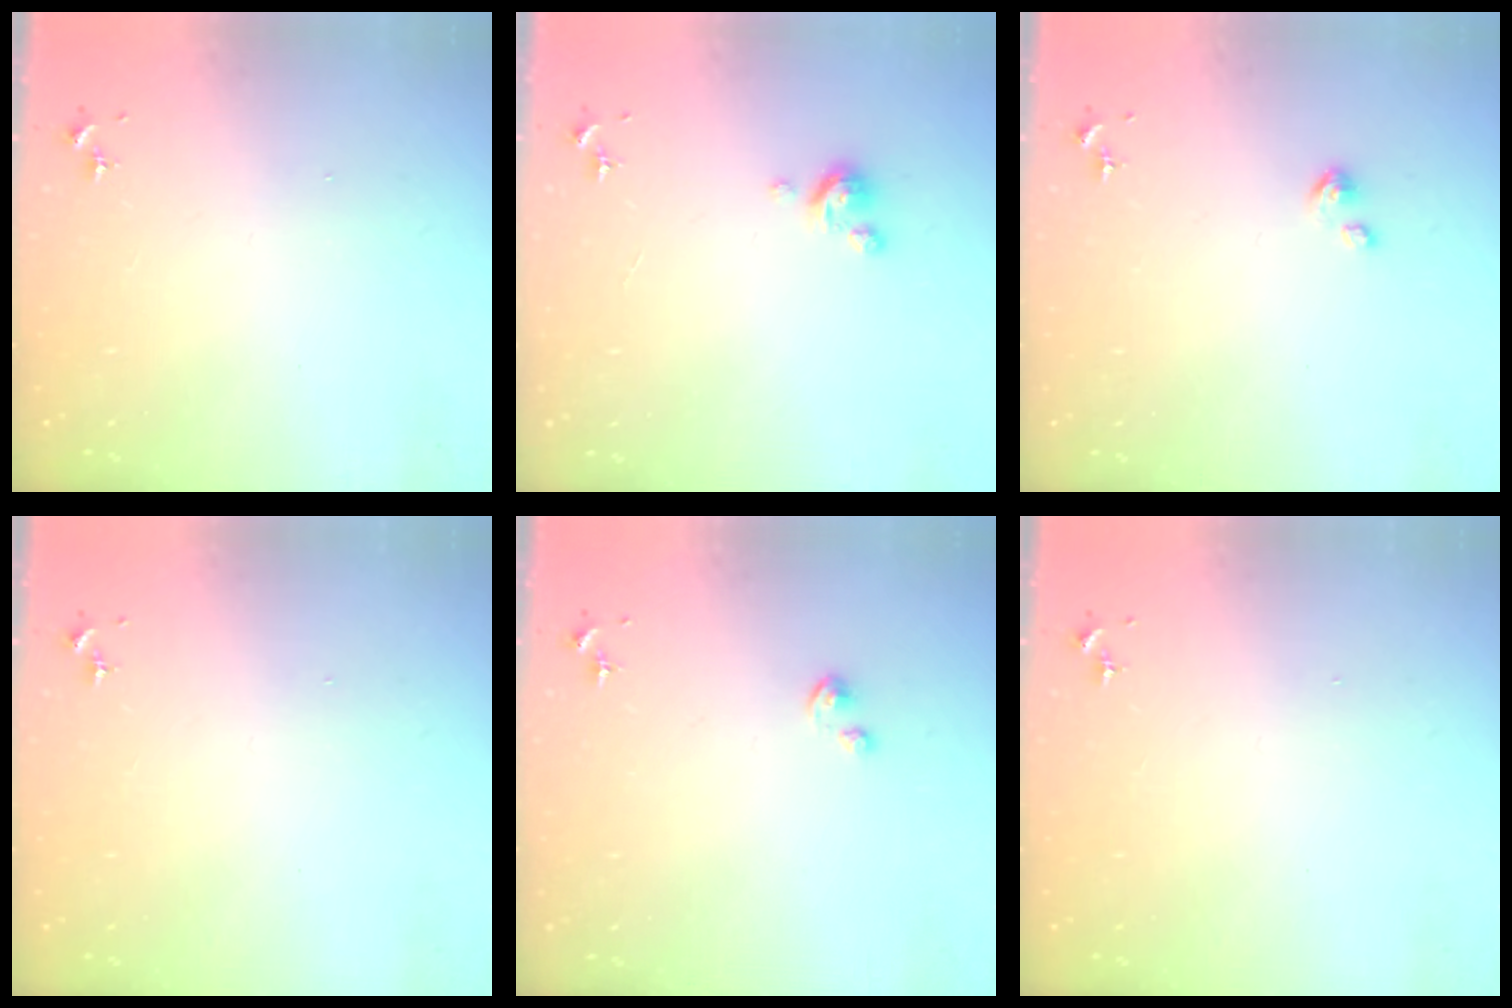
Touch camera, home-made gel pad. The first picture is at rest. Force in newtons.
{"total": 3.0, "press": 3.0, "slide": 0.3}
{"total": 4.3, "press": 4.2, "slide": 0.3}
{"total": 0.0}
{"total": 0.9, "press": 0.9, "slide": 0.1}
{"total": 0.0}